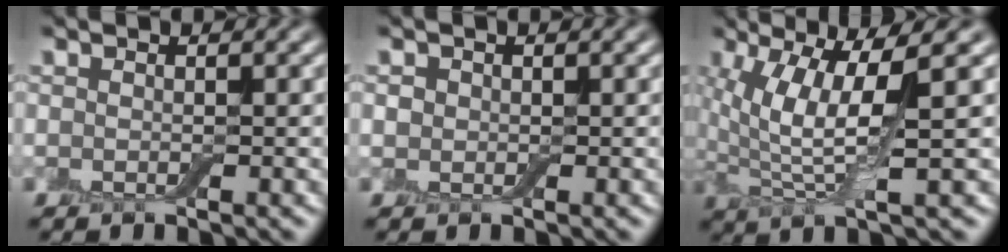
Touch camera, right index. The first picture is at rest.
{"total": 0.8, "force": [0.1, 0.8, 0.1], "torque": [0.000, 0.001, -0.001]}
{"total": 7.3, "force": [1.6, 1.8, 6.9], "torque": [-0.150, 0.000, 0.031]}